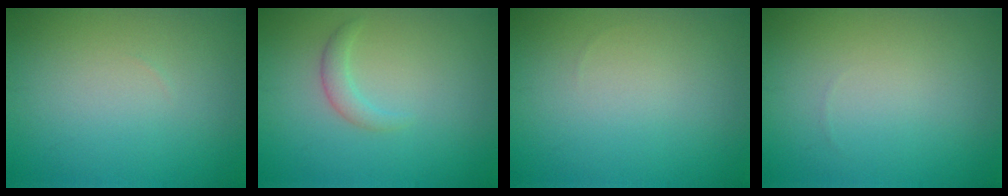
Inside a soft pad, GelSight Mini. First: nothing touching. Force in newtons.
{"total": 1.4, "press": 1.4, "slide": 0.2}
{"total": 0.0}
{"total": 0.0}